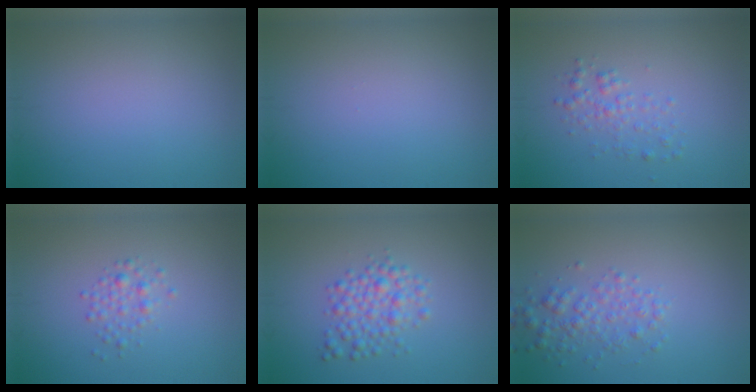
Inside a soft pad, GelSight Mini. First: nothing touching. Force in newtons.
{"total": 0.0}
{"total": 1.8, "press": 1.8, "slide": 0.0}
{"total": 1.6, "press": 1.6, "slide": 0.0}
{"total": 3.3, "press": 3.3, "slide": 0.1}
{"total": 2.6, "press": 2.6, "slide": 0.0}